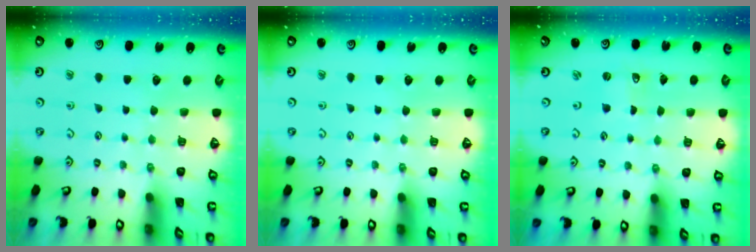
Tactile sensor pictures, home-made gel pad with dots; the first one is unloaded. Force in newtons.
{"total": 0.0}
{"total": 0.0}